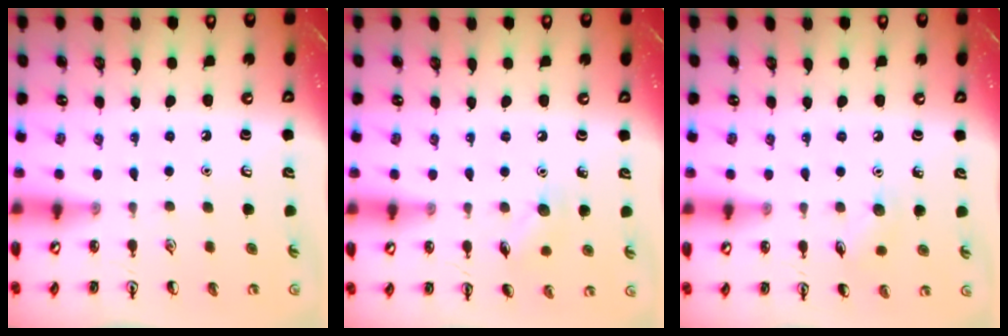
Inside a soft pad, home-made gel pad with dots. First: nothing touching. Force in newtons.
{"total": 6.9, "press": 6.7, "slide": 1.8}
{"total": 5.1, "press": 4.9, "slide": 1.3}